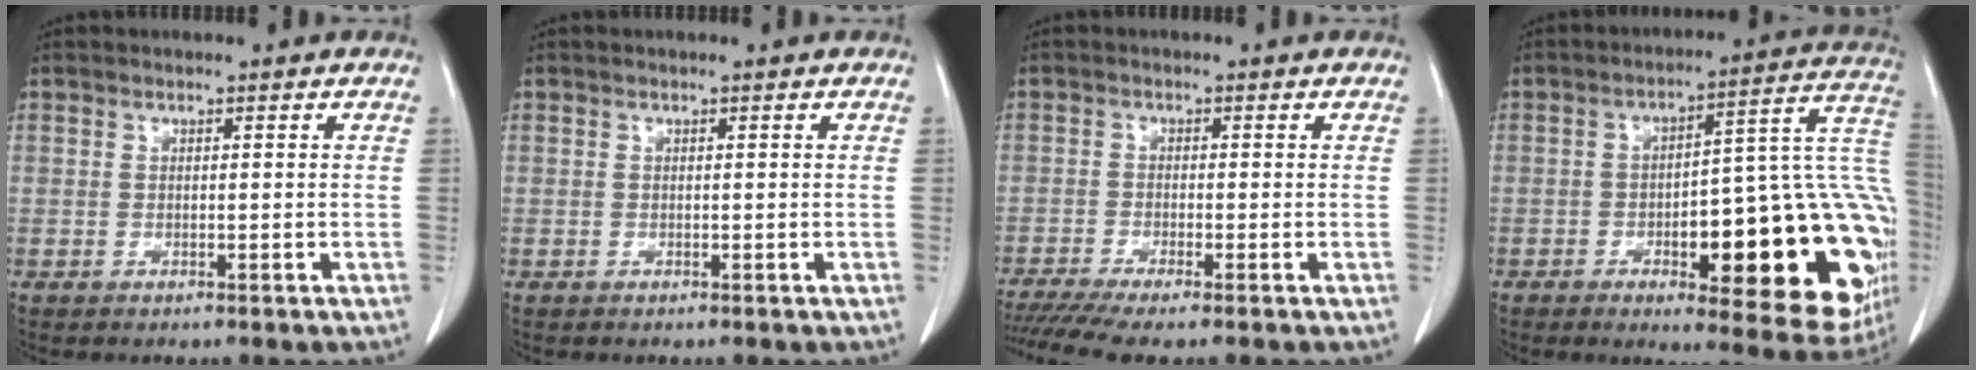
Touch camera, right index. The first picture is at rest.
{"total": 0.0}
{"total": 6.8, "force": [-5.5, -0.2, 4.0], "torque": [-0.064, -0.014, -0.092]}
{"total": 27.2, "force": [-5.7, 7.0, 25.6], "torque": [-0.234, 0.024, -0.062]}